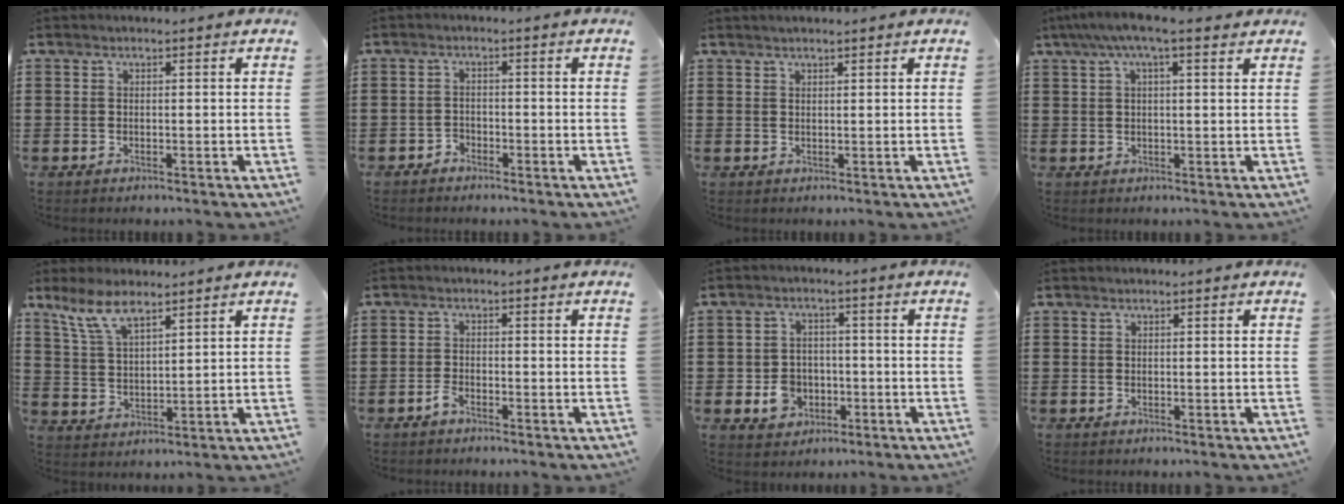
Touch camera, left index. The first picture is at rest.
{"total": 1.7, "force": [-1.6, 0.6, -0.1], "torque": [-0.006, 0.002, -0.036]}
{"total": 0.9, "force": [0.9, 0.0, 0.4], "torque": [-0.007, 0.001, 0.016]}
{"total": 5.1, "force": [3.1, 0.9, 4.0], "torque": [-0.084, 0.004, 0.053]}
{"total": 7.1, "force": [5.2, 2.2, 4.3], "torque": [-0.098, -0.004, 0.096]}
{"total": 1.8, "force": [-1.4, 0.6, 1.0], "torque": [-0.029, 0.000, -0.031]}
{"total": 4.9, "force": [-1.6, 4.2, 2.0], "torque": [-0.035, 0.006, -0.029]}
{"total": 0.0}